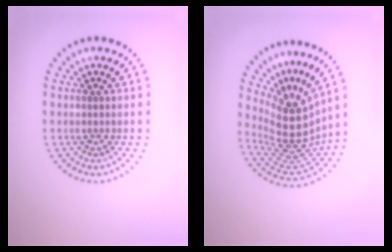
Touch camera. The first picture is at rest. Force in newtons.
{"total": 5.2, "press": 3.8, "slide": 3.6}